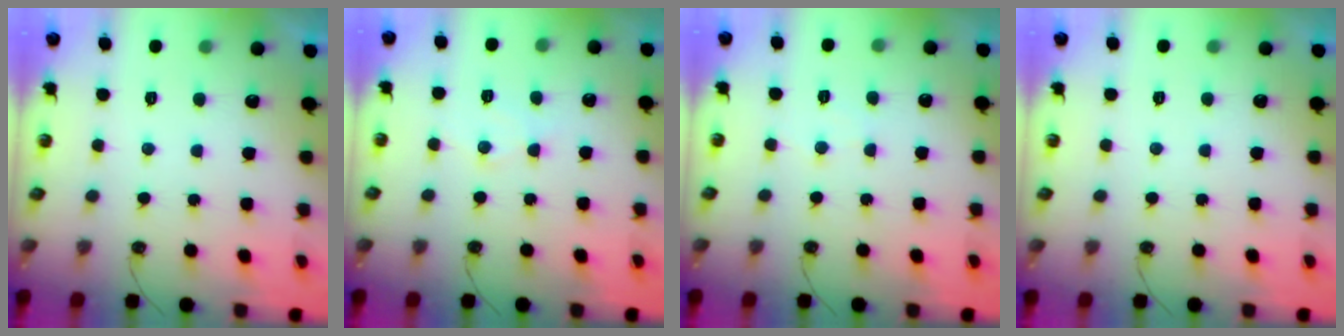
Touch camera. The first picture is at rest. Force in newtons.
{"total": 6.7, "press": 6.7, "slide": 0.5}
{"total": 3.8, "press": 3.7, "slide": 0.5}
{"total": 2.6, "press": 2.6, "slide": 0.5}